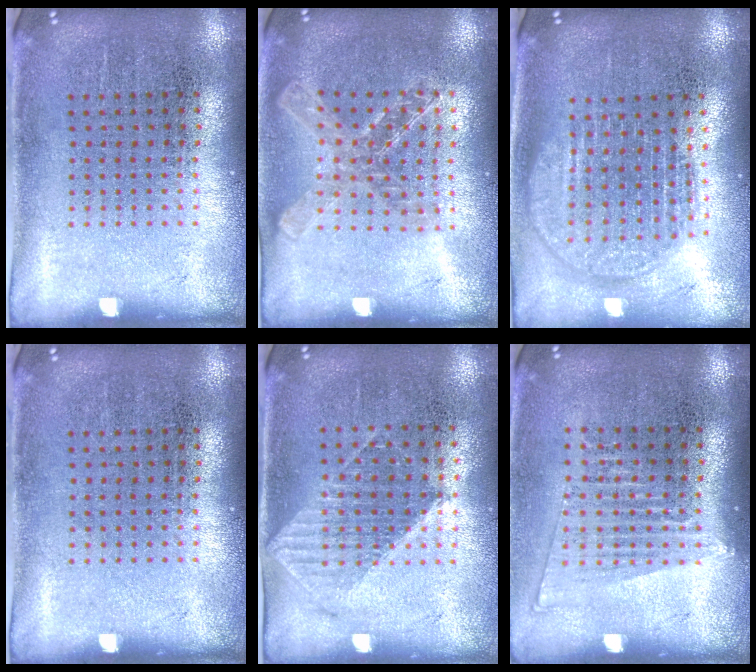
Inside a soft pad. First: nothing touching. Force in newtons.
{"total": 1.5, "press": 1.3, "slide": 0.6}
{"total": 1.8, "press": 1.5, "slide": 0.9}
{"total": 0.0}
{"total": 1.1, "press": 1.0, "slide": 0.3}
{"total": 1.3, "press": 1.2, "slide": 0.7}